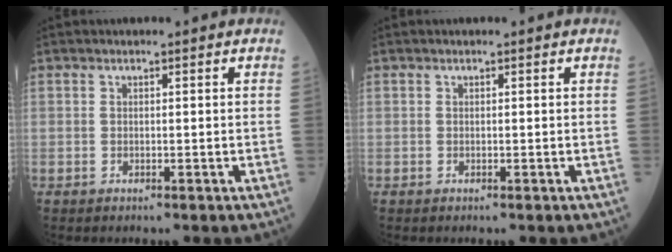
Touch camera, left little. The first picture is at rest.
{"total": 0.0}